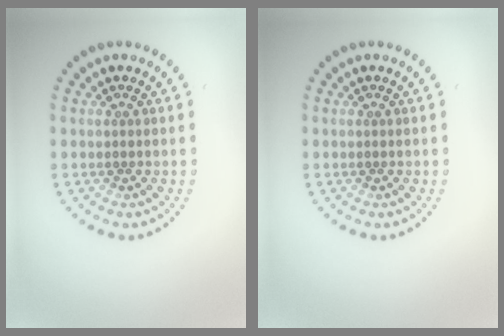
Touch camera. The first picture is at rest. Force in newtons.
{"total": 0.0}